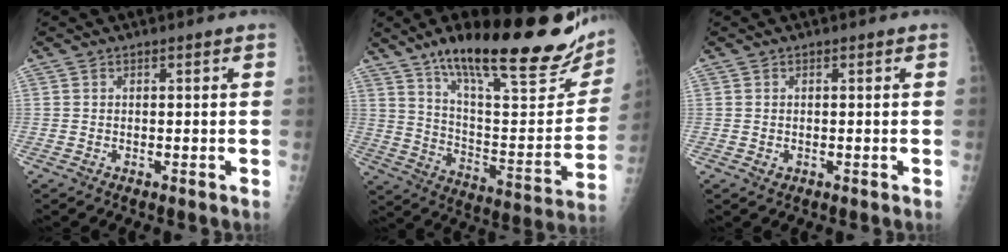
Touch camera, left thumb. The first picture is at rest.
{"total": 31.1, "force": [20.6, 8.0, 21.9], "torque": [-0.294, -0.076, 0.318]}
{"total": 0.9, "force": [-0.1, 0.8, 0.4], "torque": [-0.003, 0.000, 0.001]}